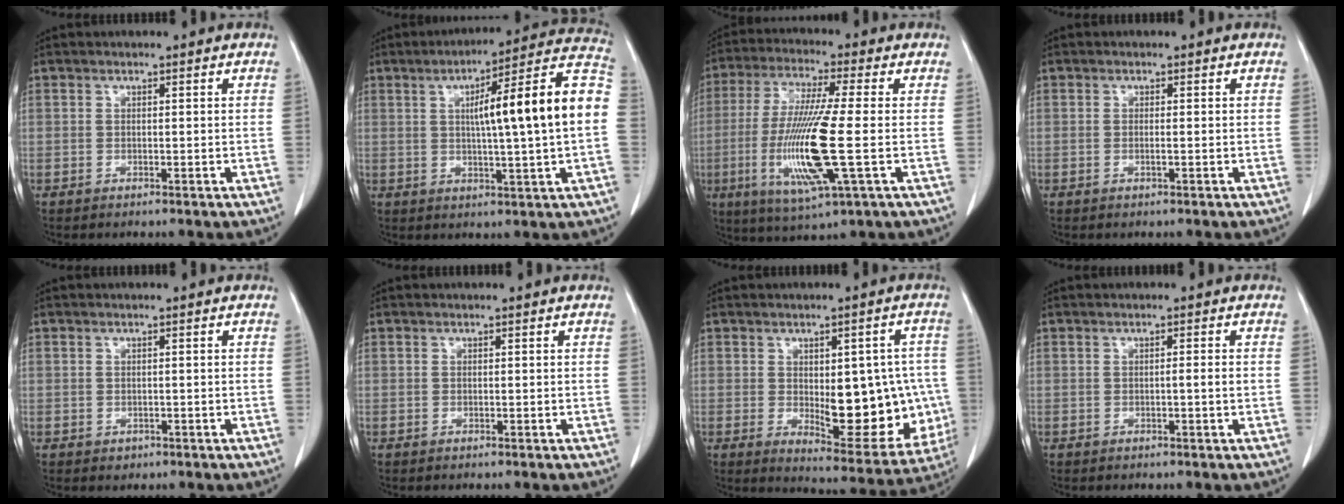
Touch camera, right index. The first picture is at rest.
{"total": 17.3, "force": [1.4, 0.2, 17.3], "torque": [-0.248, 0.029, 0.012]}
{"total": 14.9, "force": [-2.8, 0.7, 14.7], "torque": [-0.306, -0.021, -0.055]}
{"total": 0.7, "force": [-0.1, -0.1, 0.7], "torque": [-0.014, -0.002, -0.002]}
{"total": 1.0, "force": [-0.4, 0.9, 0.2], "torque": [-0.002, 0.002, -0.001]}
{"total": 0.0}
{"total": 15.2, "force": [-1.1, 6.3, 13.8], "torque": [-0.171, 0.002, 0.007]}
{"total": 1.2, "force": [-0.2, -0.3, 1.1], "torque": [-0.018, 0.000, -0.003]}